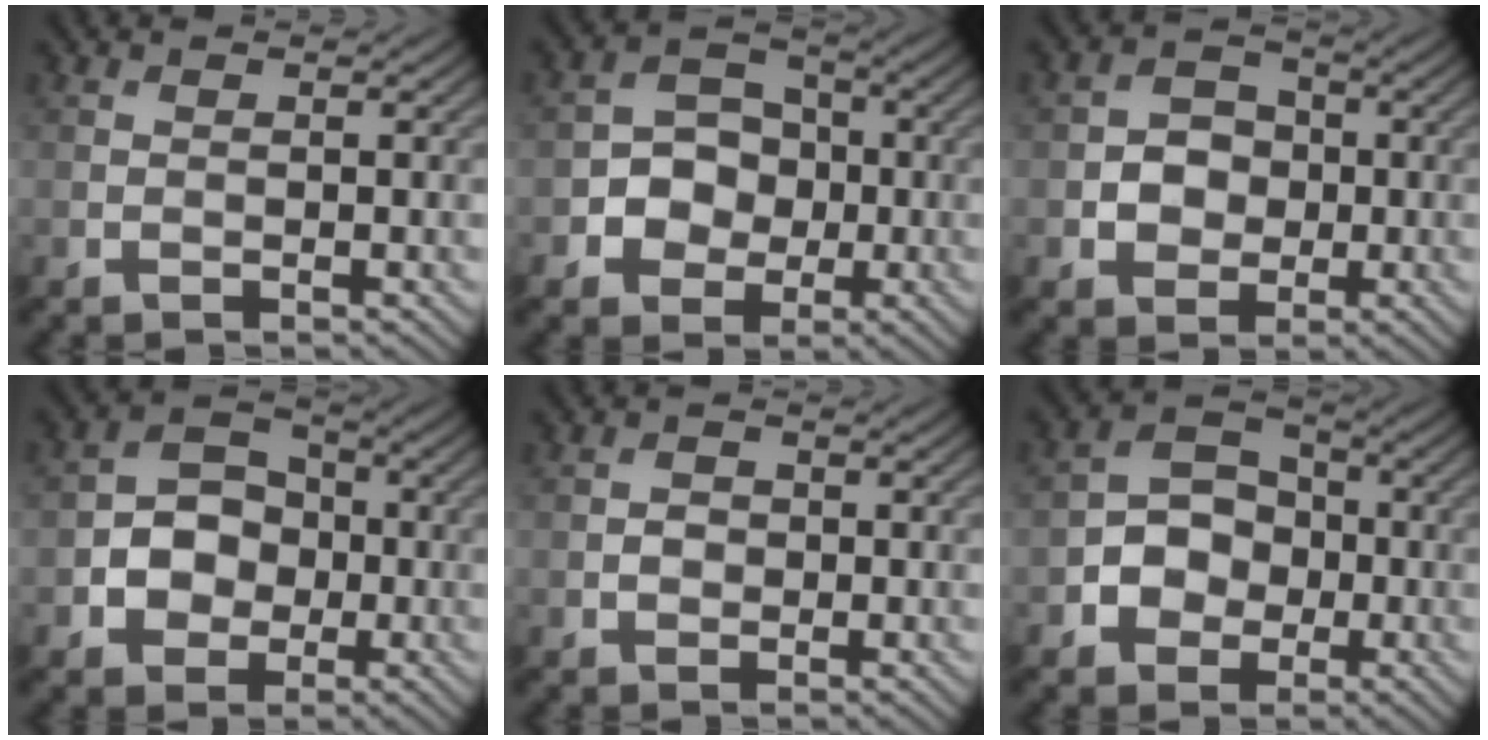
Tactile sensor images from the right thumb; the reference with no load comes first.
{"total": 5.5, "force": [-1.2, 4.7, 2.5], "torque": [-0.036, 0.006, -0.035]}
{"total": 4.3, "force": [-0.6, 3.7, 2.1], "torque": [-0.035, 0.000, -0.020]}
{"total": 5.8, "force": [-1.3, 4.8, 3.0], "torque": [-0.047, 0.005, -0.037]}
{"total": 1.4, "force": [-0.2, 1.2, 0.7], "torque": [-0.012, -0.002, -0.009]}
{"total": 5.8, "force": [-1.7, 4.8, 2.8], "torque": [-0.048, 0.007, -0.044]}